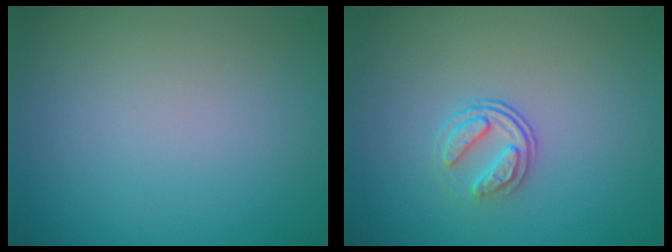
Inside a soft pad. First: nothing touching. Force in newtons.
{"total": 2.3, "press": 1.7, "slide": 1.6}